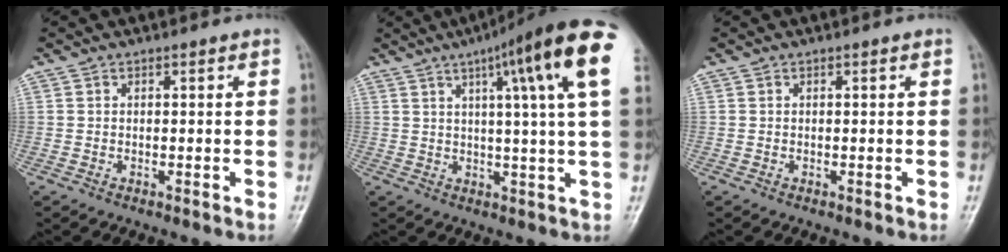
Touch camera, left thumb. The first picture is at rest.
{"total": 18.4, "force": [8.1, 1.6, 16.4], "torque": [-0.228, -0.007, 0.097]}
{"total": 0.0}